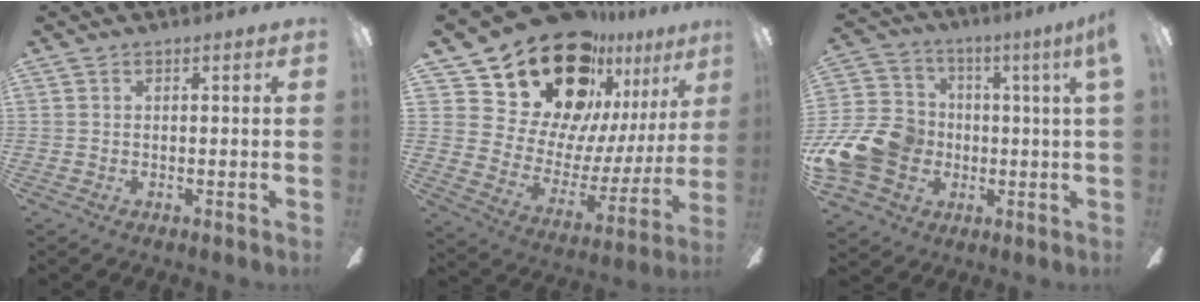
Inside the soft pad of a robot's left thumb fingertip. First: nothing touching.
{"total": 24.5, "force": [18.7, 12.4, 10.0], "torque": [-0.162, -0.134, 0.350]}
{"total": 16.3, "force": [-1.5, 12.4, 10.5], "torque": [-0.212, 0.023, -0.021]}